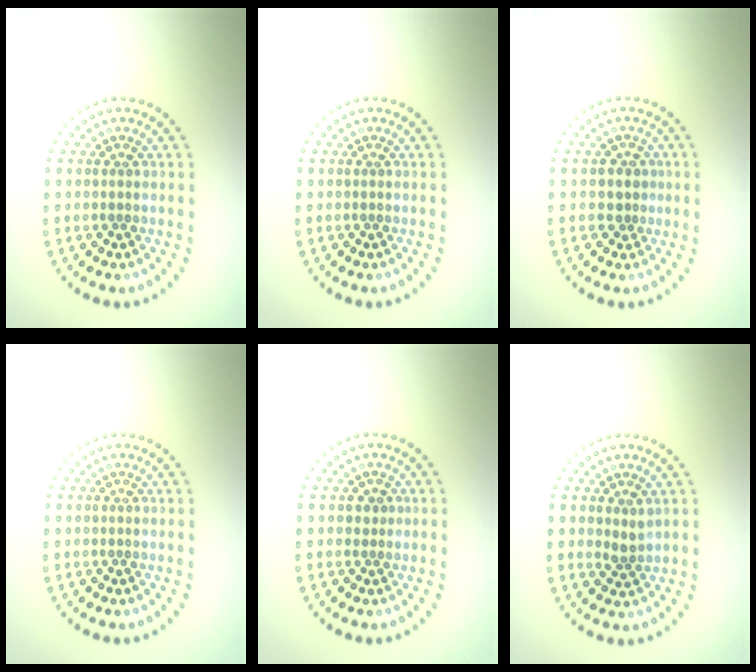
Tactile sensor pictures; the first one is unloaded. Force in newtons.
{"total": 0.0}
{"total": 1.6, "press": 1.4, "slide": 0.7}
{"total": 0.0}
{"total": 0.7, "press": 0.4, "slide": 0.6}
{"total": 1.1, "press": 1.0, "slide": 0.5}